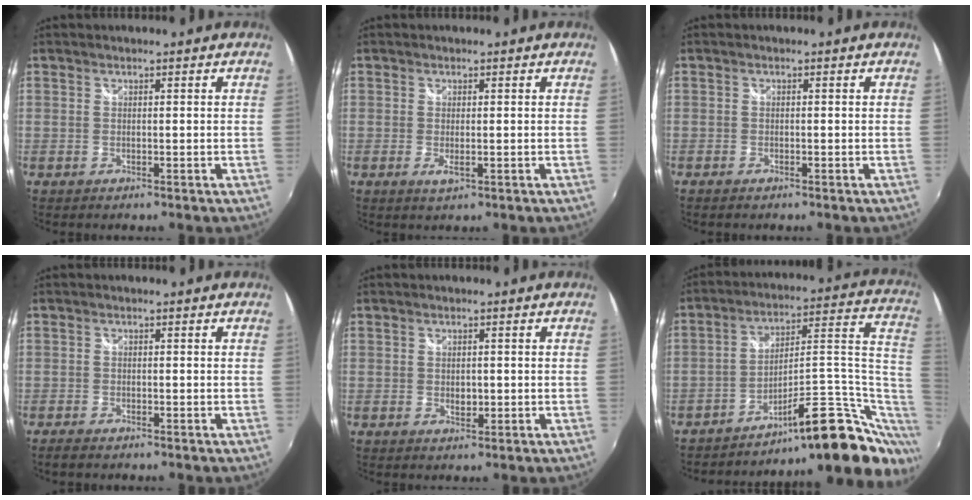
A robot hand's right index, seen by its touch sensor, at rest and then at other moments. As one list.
[{"total": 2.0, "force": [-0.4, 0.8, 1.8], "torque": [-0.033, -0.006, -0.006]}, {"total": 1.1, "force": [-0.9, 0.5, 0.4], "torque": [-0.010, -0.004, -0.019]}, {"total": 2.5, "force": [-2.1, 0.8, 1.2], "torque": [-0.030, -0.010, -0.039]}, {"total": 2.0, "force": [-0.2, 1.5, 1.3], "torque": [-0.021, -0.001, -0.003]}, {"total": 20.5, "force": [-13.2, 5.9, 14.5], "torque": [-0.159, 0.028, -0.191]}]